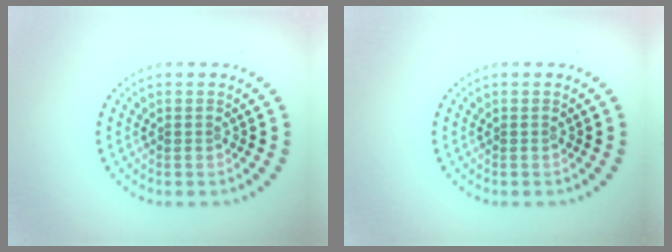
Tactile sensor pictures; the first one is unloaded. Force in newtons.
{"total": 0.0}